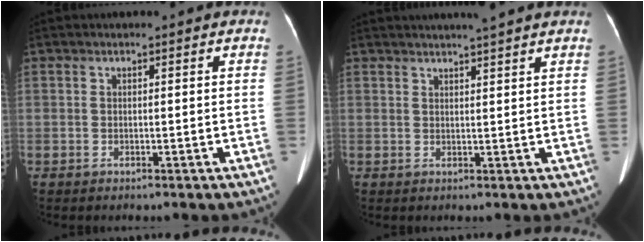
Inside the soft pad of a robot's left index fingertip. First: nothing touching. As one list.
[{"total": 6.4, "force": [5.5, -0.7, 3.1], "torque": [-0.045, 0.017, 0.069]}]